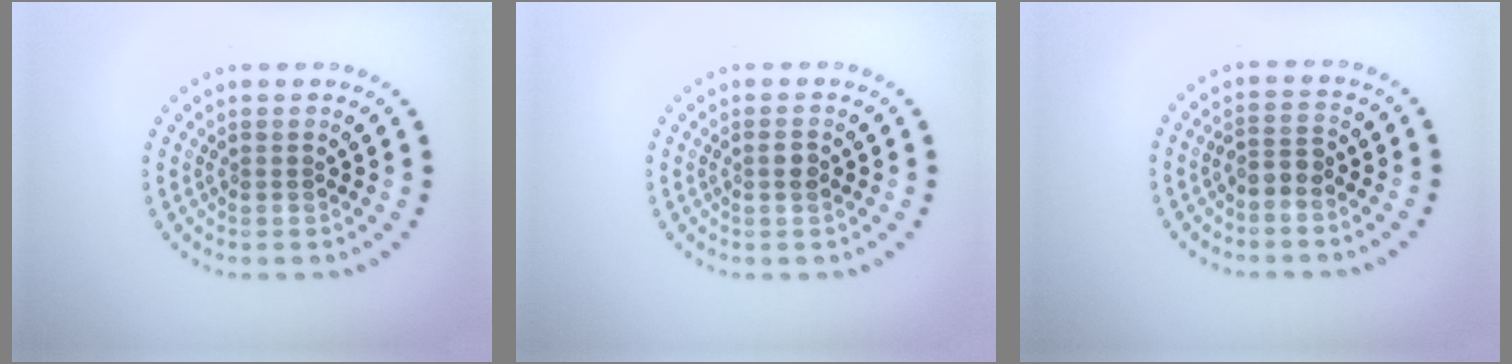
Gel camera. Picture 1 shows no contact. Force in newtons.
{"total": 1.1, "press": 1.0, "slide": 0.3}
{"total": 1.8, "press": 1.5, "slide": 0.9}